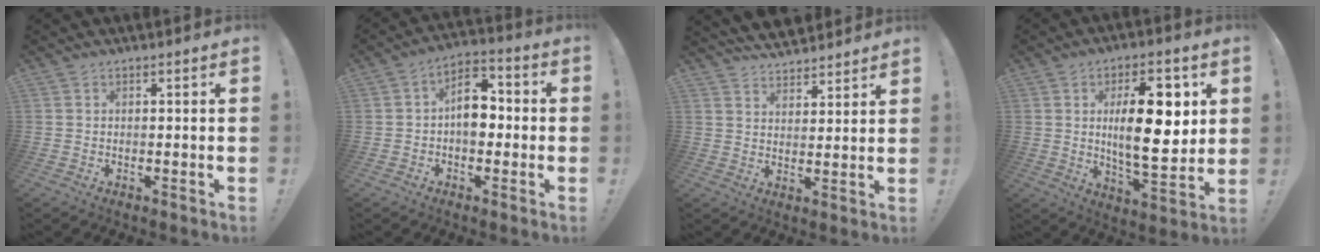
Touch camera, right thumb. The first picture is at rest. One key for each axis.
{"total": 10.4, "fx": -0.9, "fy": 7.0, "fz": 7.6, "tx": -0.112, "ty": 0.019, "tz": -0.013}
{"total": 6.2, "fx": 5.7, "fy": 2.3, "fz": 1.0, "tx": -0.026, "ty": -0.041, "tz": 0.107}
{"total": 18.8, "fx": 3.3, "fy": 7.8, "fz": 16.8, "tx": -0.258, "ty": -0.009, "tz": 0.042}